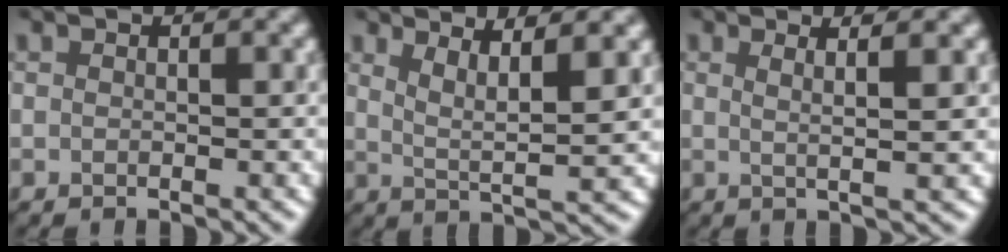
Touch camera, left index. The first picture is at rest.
{"total": 4.2, "force": [2.2, 0.6, 3.5], "torque": [-0.060, 0.002, 0.052]}
{"total": 3.1, "force": [1.4, 0.6, 2.7], "torque": [-0.037, 0.011, 0.008]}